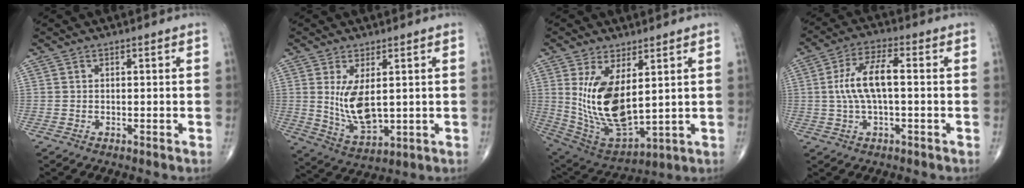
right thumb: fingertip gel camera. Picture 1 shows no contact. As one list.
[{"total": 8.8, "force": [1.4, 4.2, 7.7], "torque": [-0.137, -0.026, 0.043]}, {"total": 15.5, "force": [3.2, 7.3, 13.3], "torque": [-0.245, -0.028, 0.086]}, {"total": 9.1, "force": [0.3, 3.4, 8.5], "torque": [-0.179, 0.024, 0.002]}]